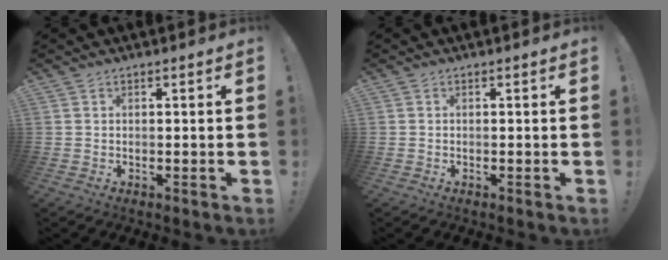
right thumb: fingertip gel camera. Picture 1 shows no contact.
{"total": 0.0}